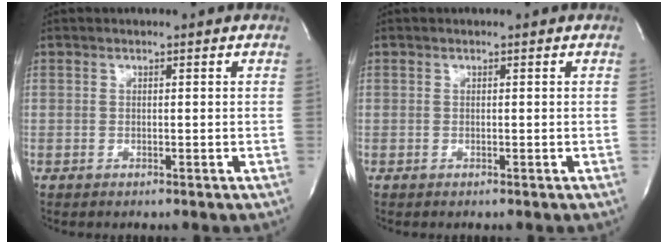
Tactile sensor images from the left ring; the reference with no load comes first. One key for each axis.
{"total": 0.0}